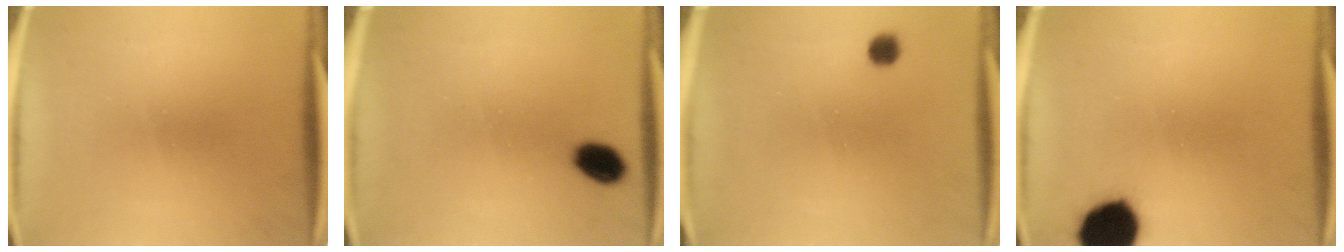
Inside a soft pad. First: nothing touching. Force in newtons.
{"total": 5.1}
{"total": 2.6}
{"total": 13.8}